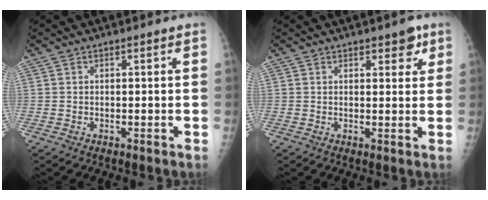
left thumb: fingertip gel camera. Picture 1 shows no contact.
{"total": 3.8, "force": [2.2, 1.9, 2.4], "torque": [-0.006, -0.008, 0.024]}